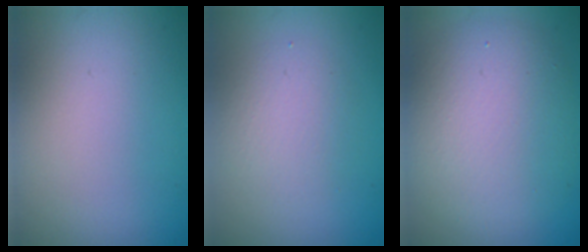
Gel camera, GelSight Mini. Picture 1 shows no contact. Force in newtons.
{"total": 2.7, "press": 2.7, "slide": 0.1}
{"total": 7.6, "press": 7.6, "slide": 0.4}